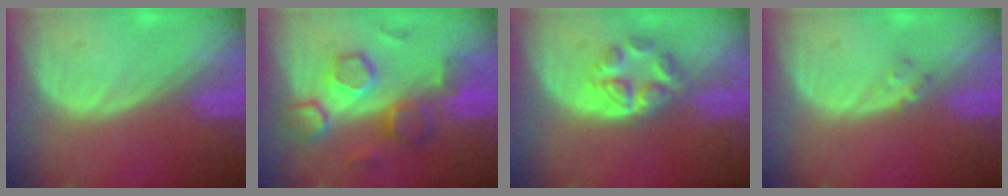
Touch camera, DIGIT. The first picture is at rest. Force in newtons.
{"total": 8.4, "press": 8.3, "slide": 1.4}
{"total": 5.2, "press": 5.0, "slide": 1.4}
{"total": 1.2, "press": 1.2, "slide": 0.2}